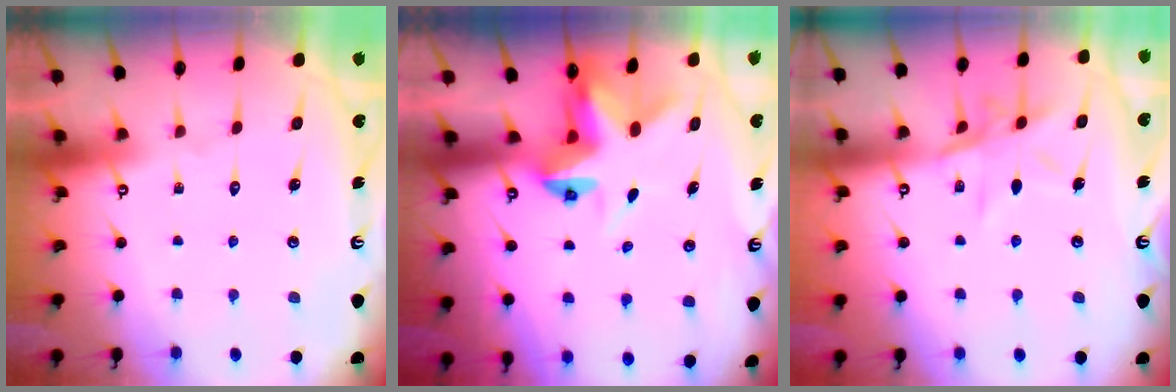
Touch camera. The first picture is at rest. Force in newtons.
{"total": 4.1, "press": 4.1, "slide": 0.2}
{"total": 10.0, "press": 10.0, "slide": 0.8}